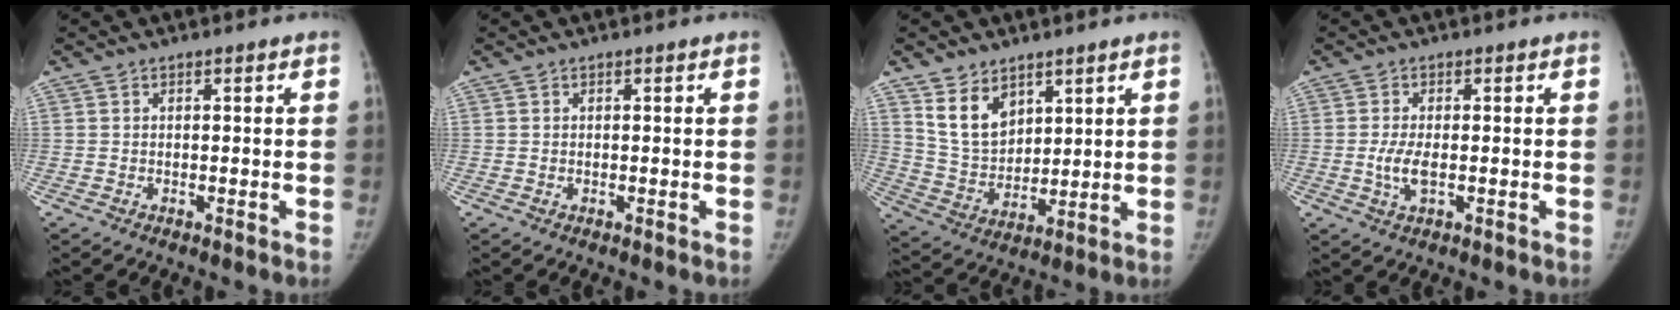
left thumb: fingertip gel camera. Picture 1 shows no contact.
{"total": 0.0}
{"total": 9.9, "force": [5.7, 6.4, 4.9], "torque": [-0.063, -0.038, 0.123]}
{"total": 3.9, "force": [-0.6, 1.7, 3.5], "torque": [-0.079, -0.005, -0.013]}